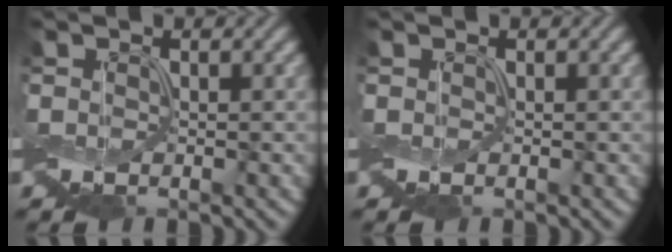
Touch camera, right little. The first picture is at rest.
{"total": 0.0}